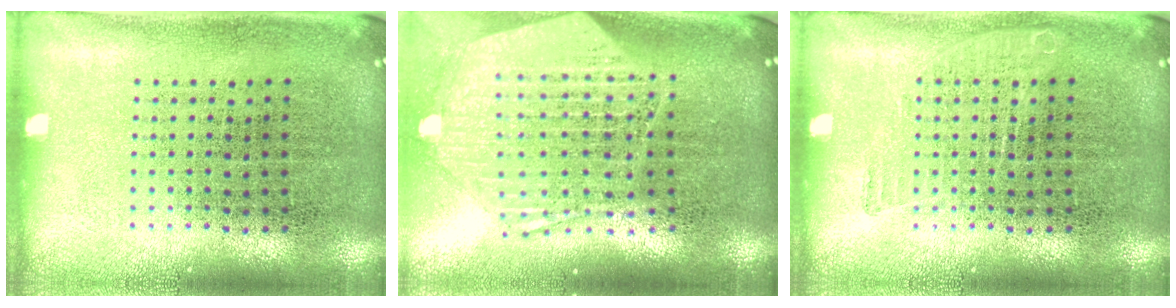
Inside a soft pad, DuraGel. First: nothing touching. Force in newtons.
{"total": 2.9, "press": 2.3, "slide": 1.7}
{"total": 0.8, "press": 0.8, "slide": 0.1}